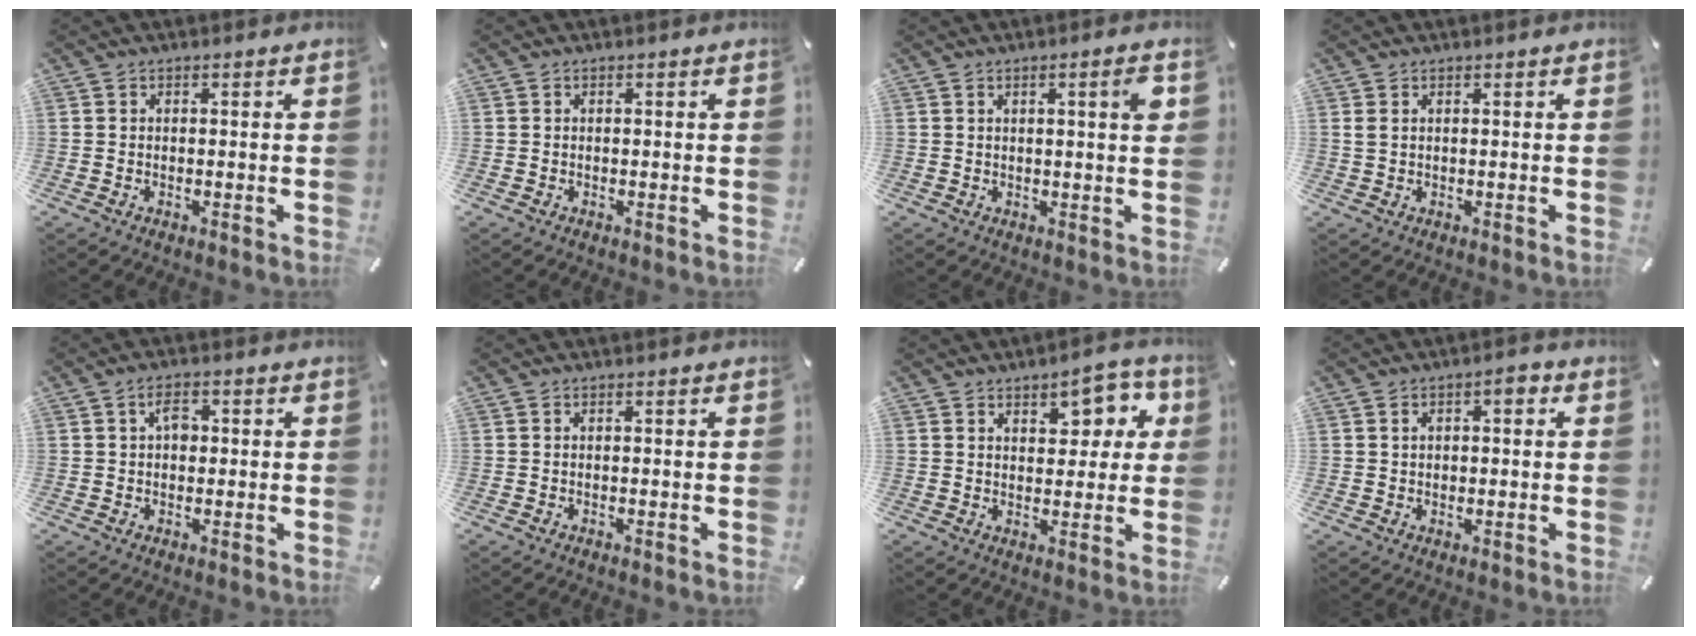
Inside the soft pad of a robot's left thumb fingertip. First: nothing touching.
{"total": 0.0}
{"total": 4.0, "force": [1.5, 0.2, 3.7], "torque": [-0.064, -0.004, 0.020]}
{"total": 1.3, "force": [0.6, 0.7, 1.0], "torque": [-0.020, 0.001, 0.011]}
{"total": 3.6, "force": [0.6, 2.3, 2.7], "torque": [-0.038, 0.004, 0.005]}
{"total": 0.0}
{"total": 8.9, "force": [4.6, 5.4, 5.5], "torque": [-0.049, -0.026, 0.072]}
{"total": 3.9, "force": [0.9, 2.5, 2.9], "torque": [-0.042, 0.004, 0.009]}